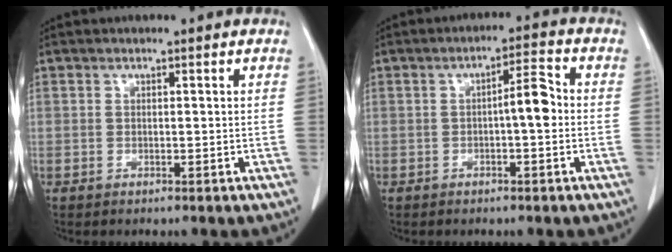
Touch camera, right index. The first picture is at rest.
{"total": 4.5, "force": [-0.4, 0.7, 4.5], "torque": [-0.065, 0.013, -0.008]}